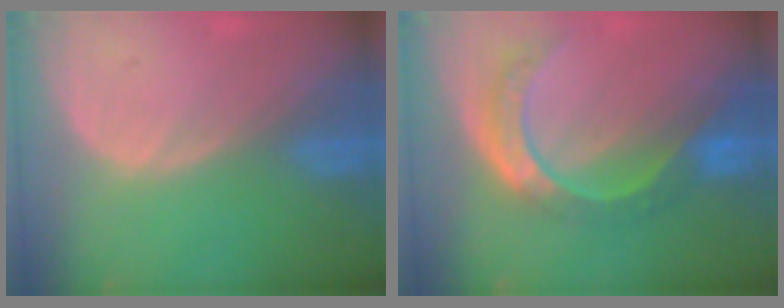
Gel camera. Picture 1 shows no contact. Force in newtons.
{"total": 8.7, "press": 7.3, "slide": 4.7}